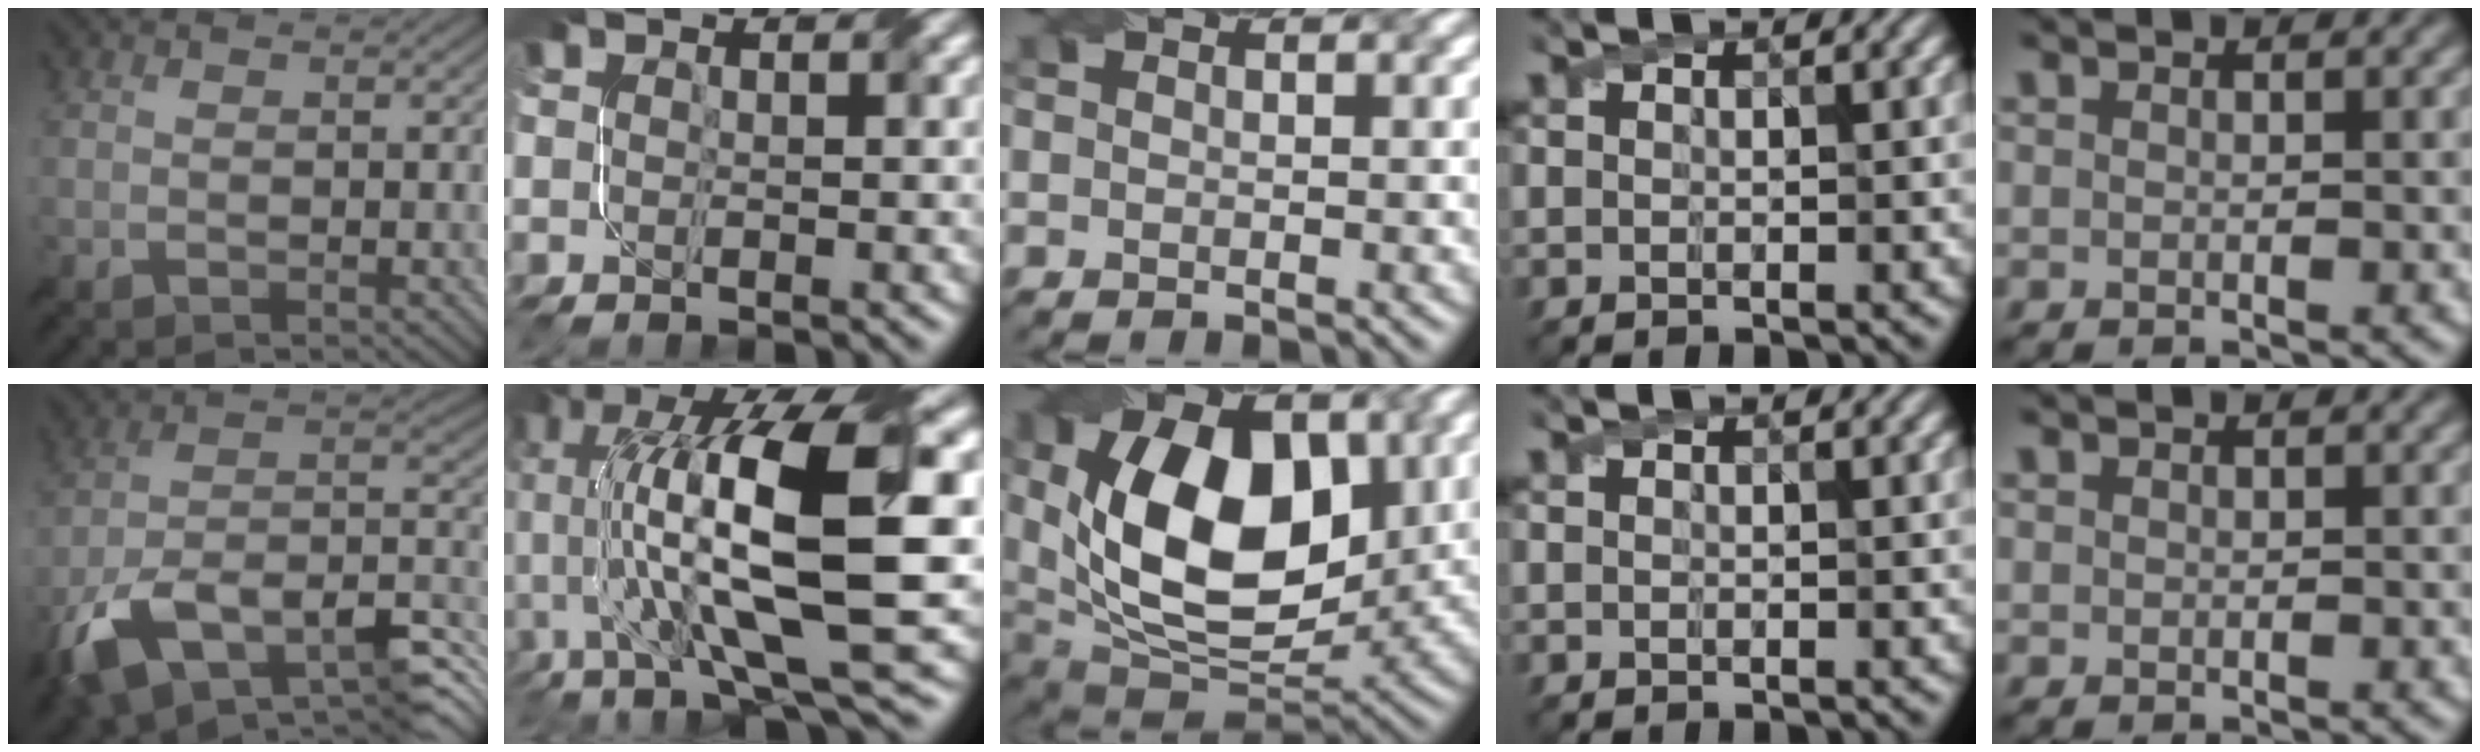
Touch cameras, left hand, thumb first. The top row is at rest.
{"thumb": {"total": 16.7, "force": [-7.7, 8.6, 12.1], "torque": [-0.260, -0.023, -0.123]}, "index": {"total": 16.1, "force": [0.7, 4.4, 15.5], "torque": [-0.274, 0.022, 0.025]}, "middle": {"total": 14.8, "force": [2.3, 9.2, 11.3], "torque": [-0.186, -0.010, 0.042]}, "little": {"total": 0.7, "force": [-0.1, -0.3, -0.6], "torque": [0.005, 0.003, 0.008]}}